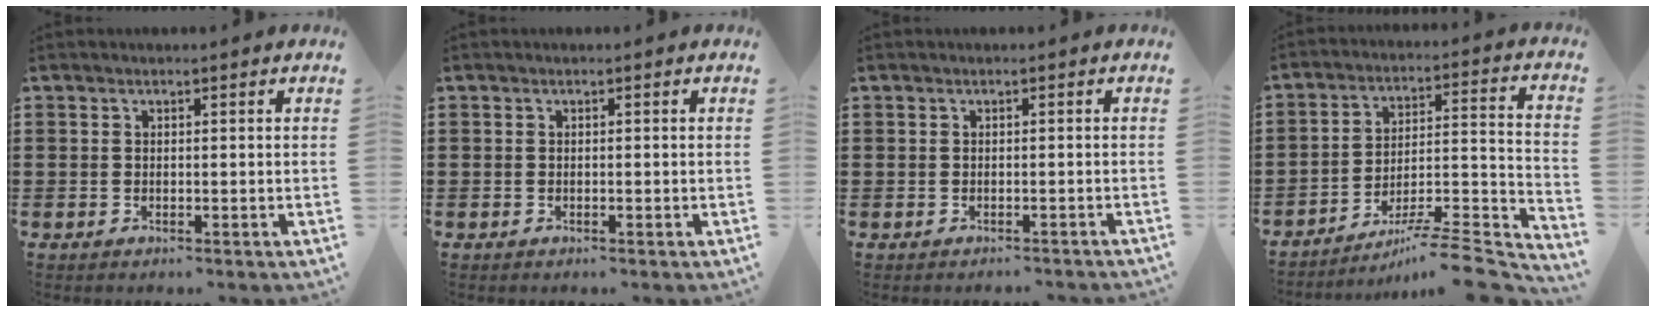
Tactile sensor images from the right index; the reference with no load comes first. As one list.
[{"total": 0.0}, {"total": 0.6, "force": [-0.6, 0.1, 0.0], "torque": [-0.001, 0.001, -0.013]}, {"total": 7.9, "force": [-6.5, 0.3, 4.5], "torque": [-0.065, -0.003, -0.129]}]